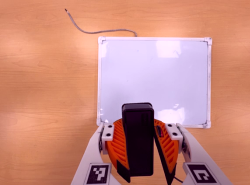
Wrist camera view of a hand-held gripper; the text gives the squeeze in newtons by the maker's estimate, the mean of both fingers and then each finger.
{"total": 9.9, "left": 10.0, "right": 9.8}